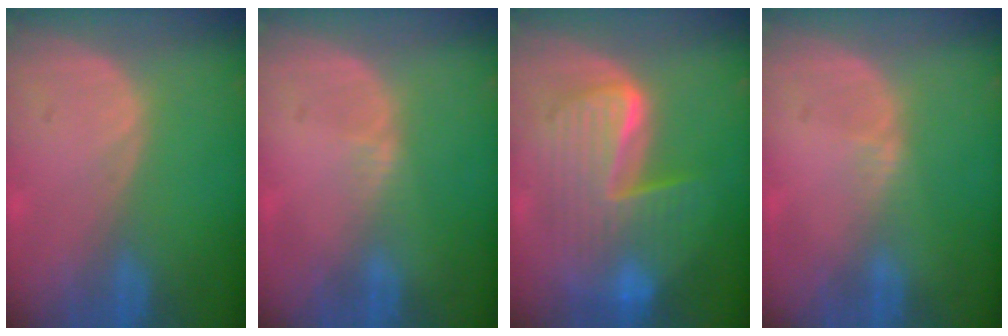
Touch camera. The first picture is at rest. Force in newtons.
{"total": 0.8, "press": 0.8, "slide": 0.4}
{"total": 10.4, "press": 10.4, "slide": 0.9}
{"total": 0.8, "press": 0.8, "slide": 0.4}